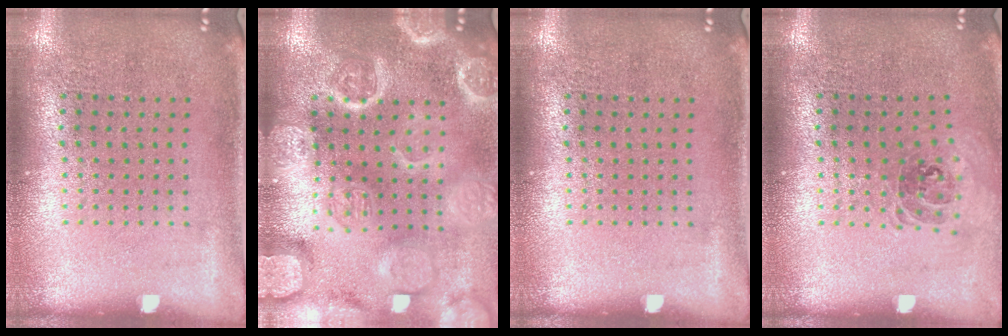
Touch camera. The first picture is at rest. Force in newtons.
{"total": 6.0, "press": 5.9, "slide": 0.7}
{"total": 0.0}
{"total": 0.9, "press": 0.8, "slide": 0.3}